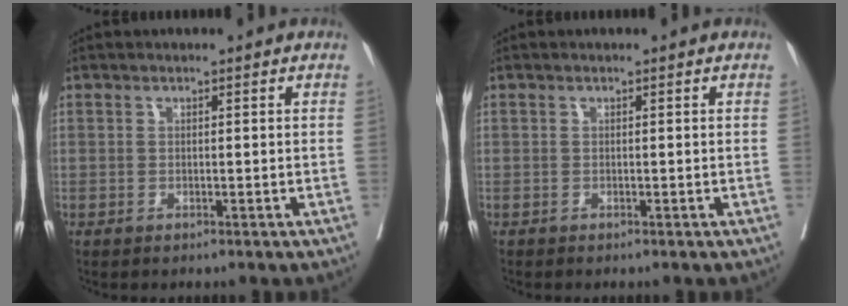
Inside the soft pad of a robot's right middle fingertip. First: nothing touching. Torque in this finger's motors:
{"motor_torque": [-0.32, -0.11, 0.00, 0.00]}